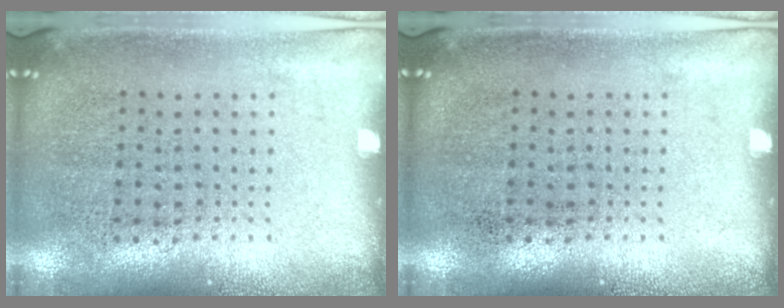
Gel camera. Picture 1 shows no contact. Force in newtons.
{"total": 0.0}